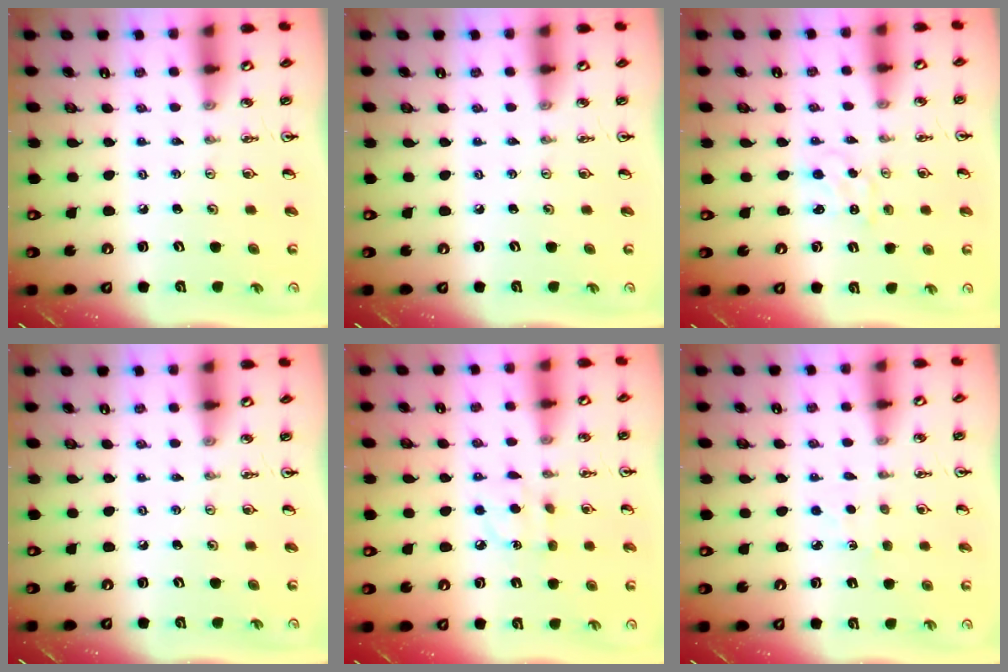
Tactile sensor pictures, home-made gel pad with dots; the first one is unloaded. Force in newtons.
{"total": 0.0}
{"total": 0.8, "press": 0.7, "slide": 0.2}
{"total": 0.0}
{"total": 7.0, "press": 7.0, "slide": 0.5}
{"total": 2.9, "press": 2.9, "slide": 0.3}